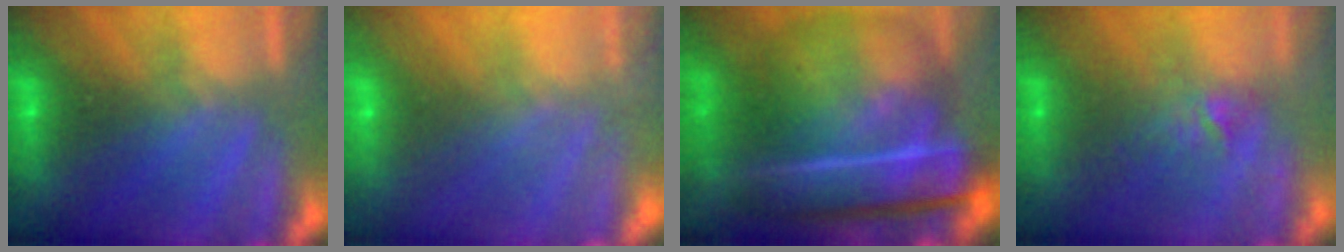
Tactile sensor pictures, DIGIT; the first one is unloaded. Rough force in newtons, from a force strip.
{"total": 9.4}
{"total": 7.1}
{"total": 2.9}